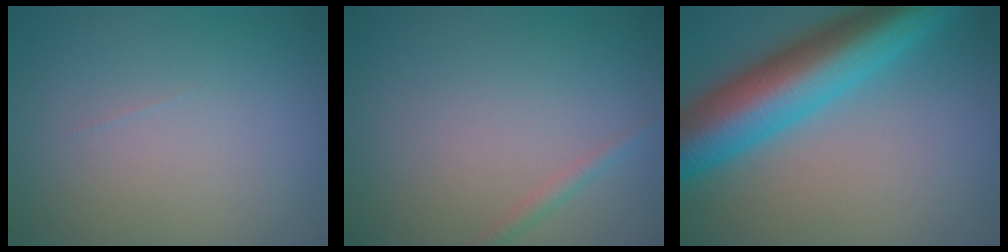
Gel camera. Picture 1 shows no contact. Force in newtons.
{"total": 1.0, "press": 1.0, "slide": 0.0}
{"total": 11.3, "press": 11.3, "slide": 0.3}